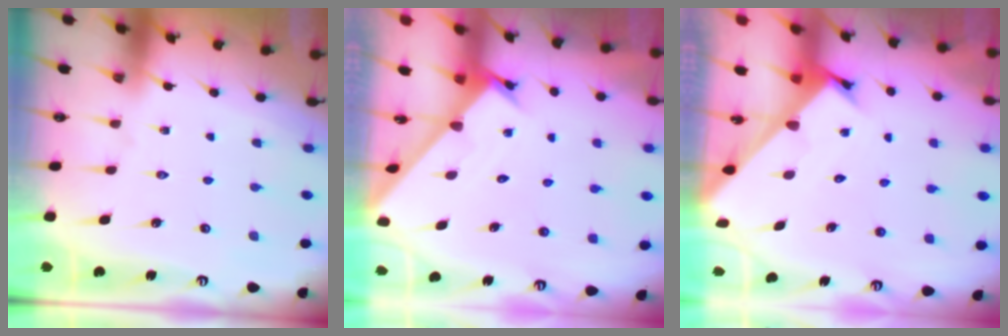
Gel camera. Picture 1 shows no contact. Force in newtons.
{"total": 1.8, "press": 1.8, "slide": 0.1}
{"total": 2.4, "press": 2.4, "slide": 0.2}